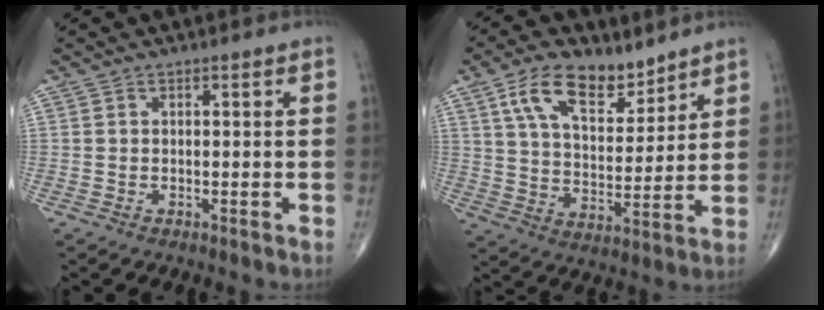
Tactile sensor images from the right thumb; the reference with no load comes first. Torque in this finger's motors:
{"motor_torque": [-0.16, 0.26, 0.94, 0.79, 0.09]}